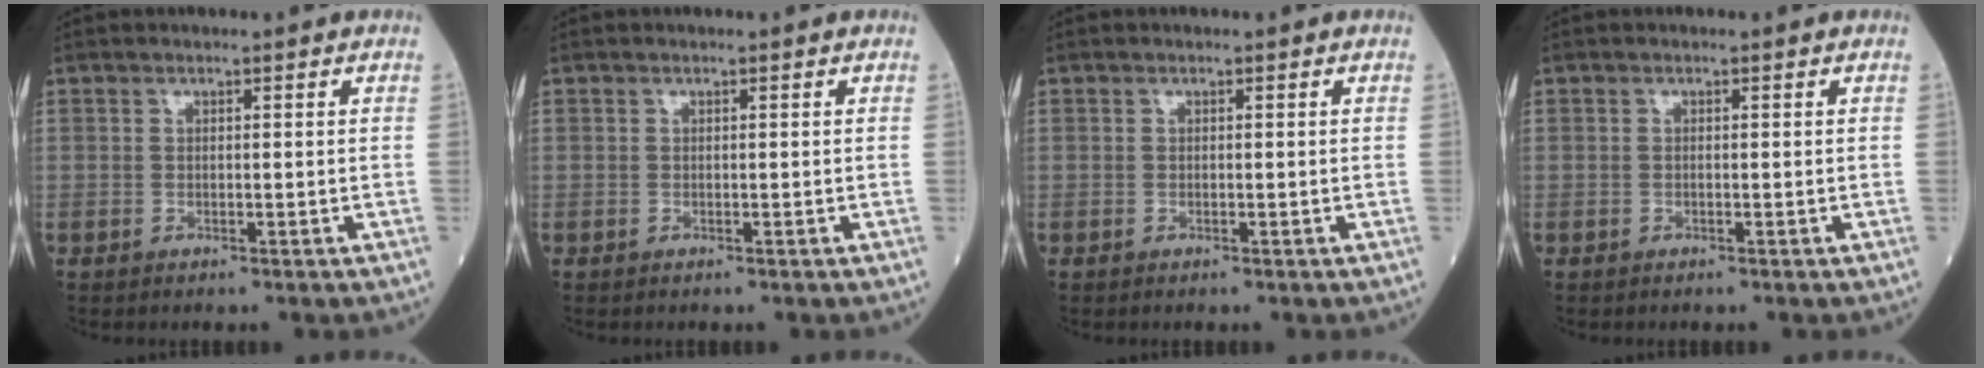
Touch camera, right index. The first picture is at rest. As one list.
[{"total": 0.0}, {"total": 0.0}, {"total": 0.0}]